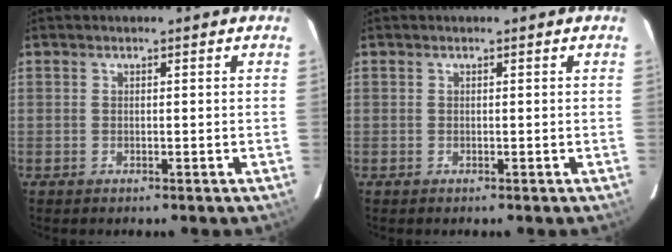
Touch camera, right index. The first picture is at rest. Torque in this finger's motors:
{"motor_torque": [0.10, 0.02, 0.07, 0.01]}